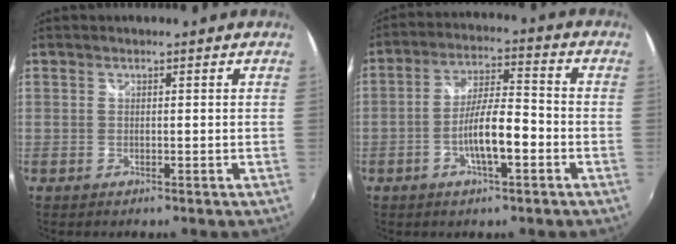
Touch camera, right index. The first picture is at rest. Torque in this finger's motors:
{"motor_torque": [1.14, -0.83, 0.64, 0.15]}